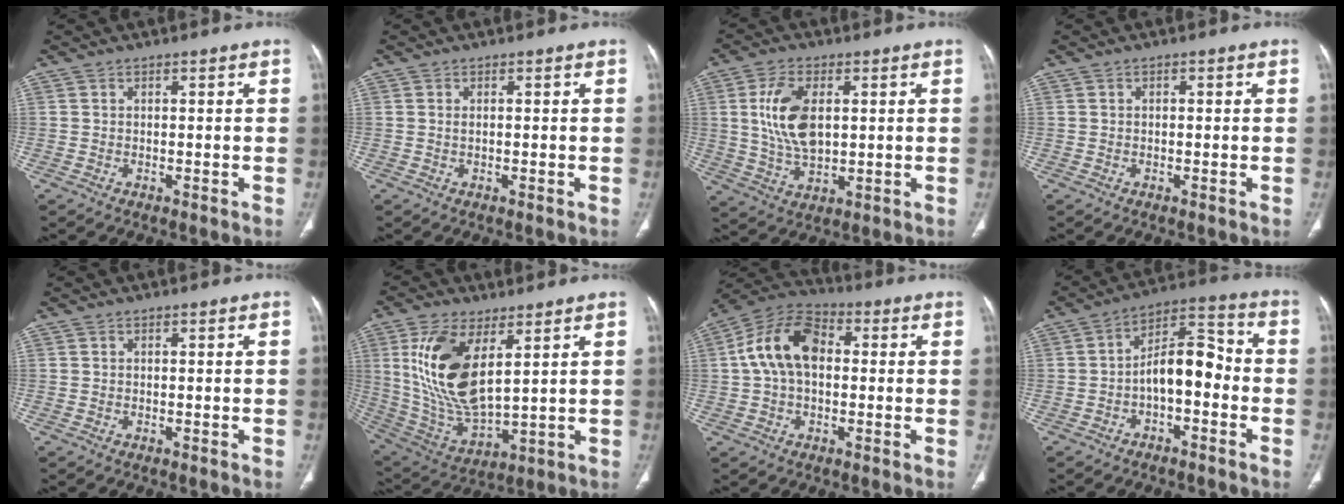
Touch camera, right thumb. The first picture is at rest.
{"total": 0.7, "force": [0.0, 0.1, 0.7], "torque": [-0.017, -0.003, 0.002]}
{"total": 11.2, "force": [2.0, 6.2, 9.1], "torque": [-0.177, -0.008, 0.045]}
{"total": 0.6, "force": [0.1, 0.3, 0.5], "torque": [-0.009, 0.002, 0.002]}
{"total": 0.0}
{"total": 17.7, "force": [5.8, 8.1, 14.6], "torque": [-0.287, -0.028, 0.128]}
{"total": 12.8, "force": [1.3, 8.2, 9.7], "torque": [-0.178, 0.033, 0.013]}
{"total": 10.2, "force": [-2.3, 5.3, 8.4], "torque": [-0.118, 0.050, -0.048]}